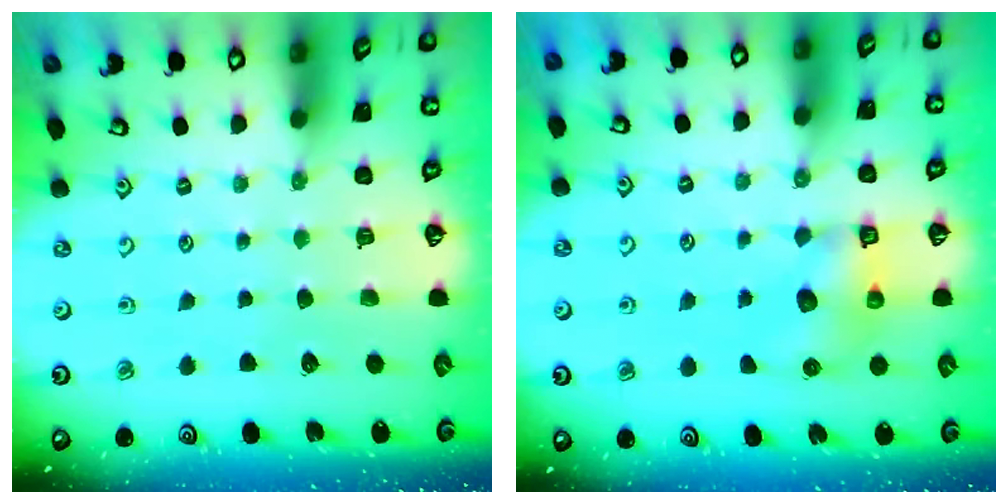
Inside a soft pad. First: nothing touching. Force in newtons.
{"total": 7.0, "press": 7.0, "slide": 0.2}